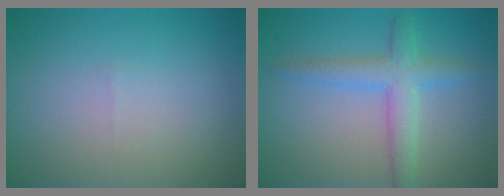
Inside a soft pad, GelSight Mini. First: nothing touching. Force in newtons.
{"total": 3.7, "press": 3.7, "slide": 0.1}